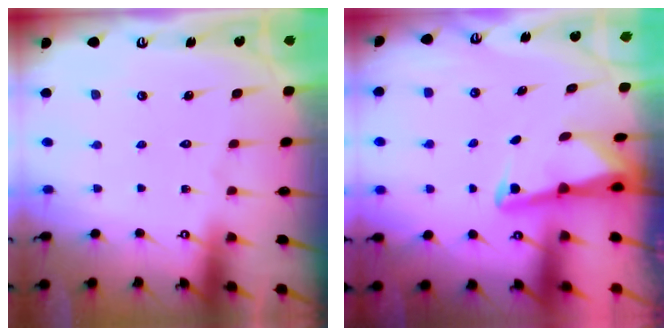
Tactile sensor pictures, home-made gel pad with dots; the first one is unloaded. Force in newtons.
{"total": 3.1, "press": 3.0, "slide": 0.4}